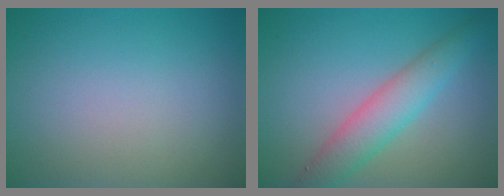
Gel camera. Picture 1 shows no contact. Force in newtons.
{"total": 4.3, "press": 4.3, "slide": 0.1}